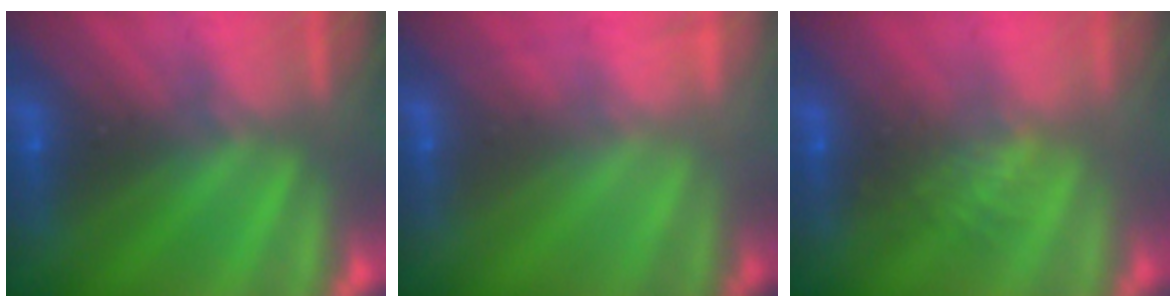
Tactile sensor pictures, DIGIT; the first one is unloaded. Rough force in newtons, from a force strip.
{"total": 2.2}
{"total": 2.8}